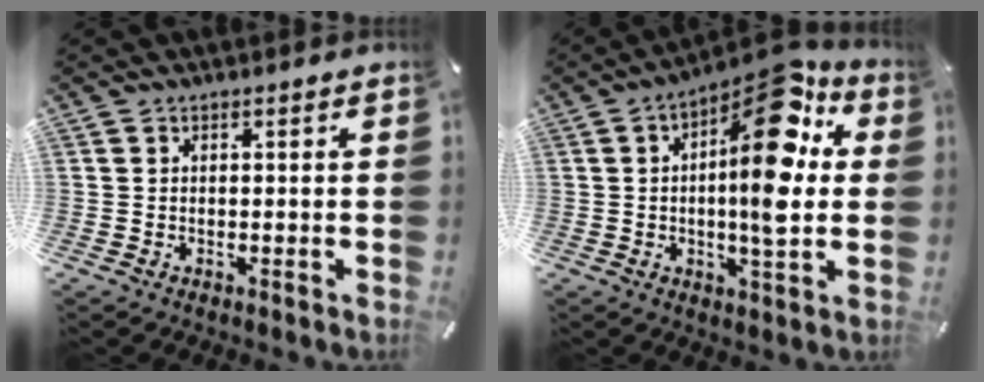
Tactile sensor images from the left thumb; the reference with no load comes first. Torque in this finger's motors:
{"motor_torque": [0.72, 0.82, 1.43, -0.83, 0.24]}